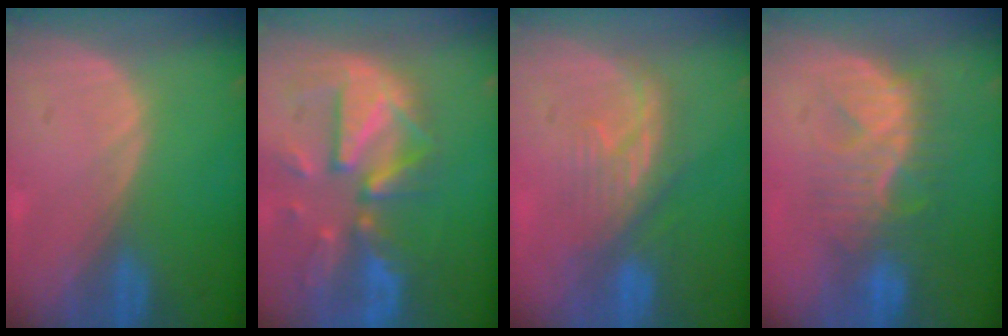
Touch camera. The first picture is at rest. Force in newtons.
{"total": 12.1, "press": 10.4, "slide": 6.1}
{"total": 6.1, "press": 6.0, "slide": 1.1}
{"total": 8.0, "press": 7.9, "slide": 1.3}